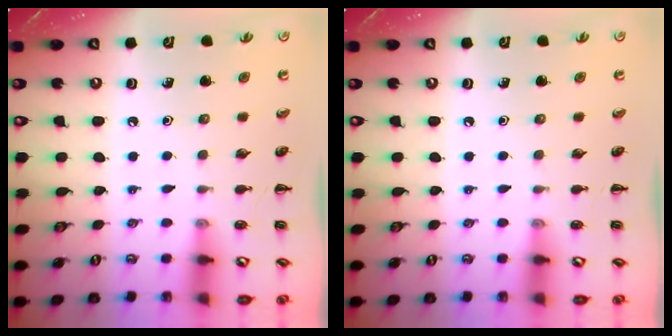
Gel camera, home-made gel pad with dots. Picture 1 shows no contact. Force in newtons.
{"total": 0.0}